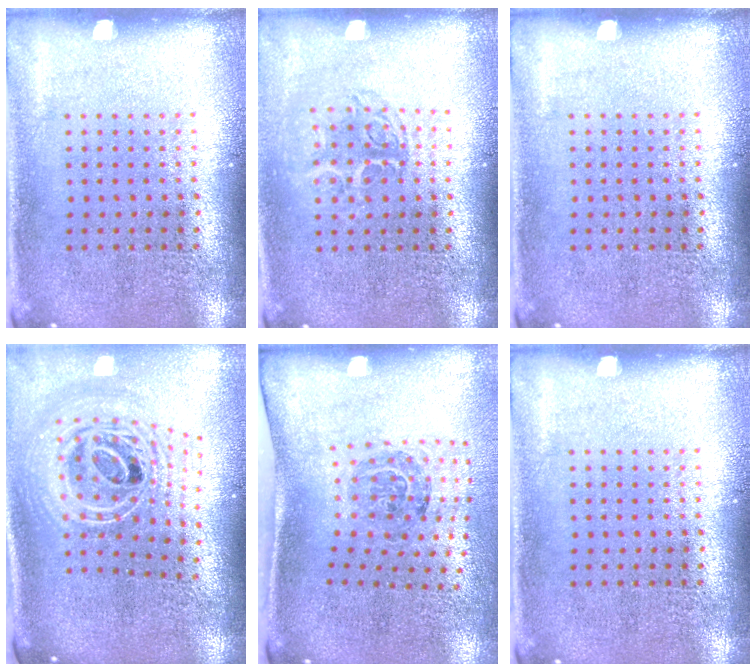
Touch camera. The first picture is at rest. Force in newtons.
{"total": 1.4, "press": 1.1, "slide": 0.8}
{"total": 0.0}
{"total": 2.8, "press": 2.0, "slide": 1.9}
{"total": 1.7, "press": 1.2, "slide": 1.2}
{"total": 0.0}